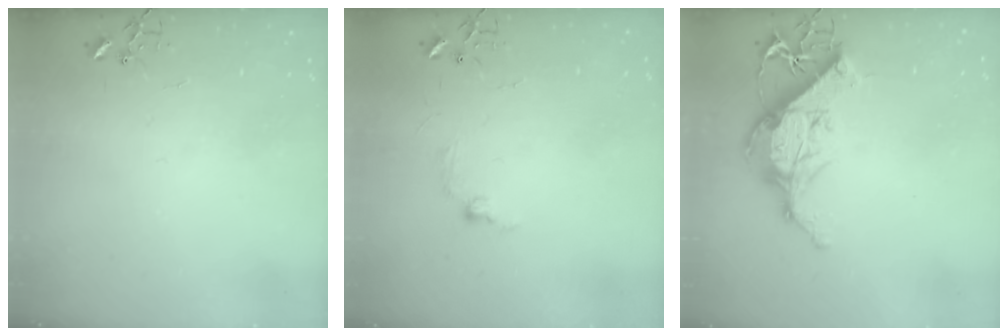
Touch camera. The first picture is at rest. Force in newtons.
{"total": 6.4, "press": 6.3, "slide": 0.9}
{"total": 15.3, "press": 15.1, "slide": 2.1}